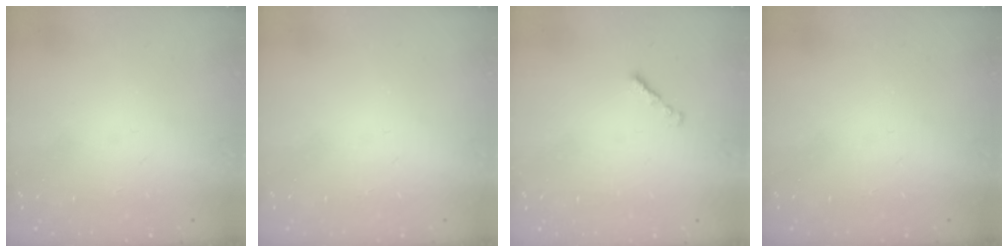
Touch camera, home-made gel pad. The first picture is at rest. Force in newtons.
{"total": 0.0}
{"total": 0.8, "press": 0.7, "slide": 0.4}
{"total": 0.0}